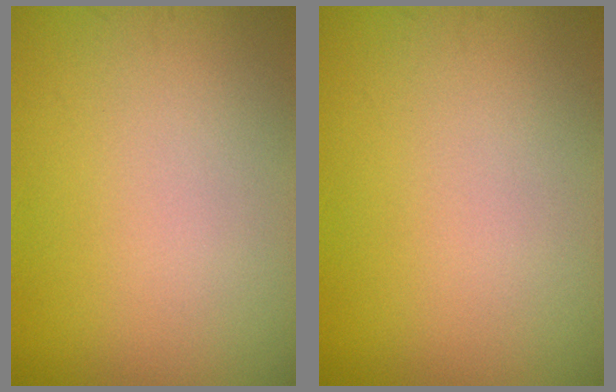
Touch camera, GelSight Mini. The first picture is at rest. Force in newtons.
{"total": 0.0}